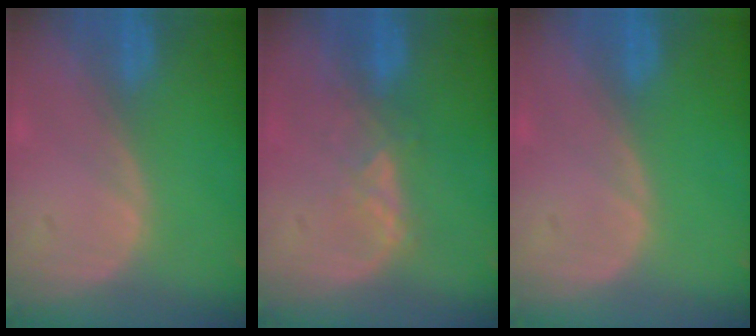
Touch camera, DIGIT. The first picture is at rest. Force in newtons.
{"total": 2.9, "press": 2.8, "slide": 0.7}
{"total": 0.0}